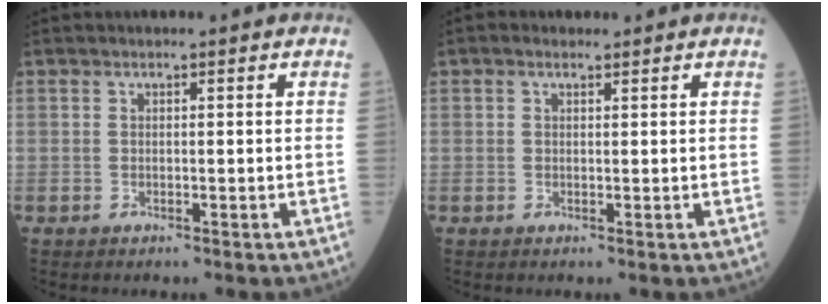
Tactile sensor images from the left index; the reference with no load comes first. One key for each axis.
{"total": 0.9, "fx": 0.6, "fy": 0.5, "fz": 0.5, "tx": -0.013, "ty": 0.006, "tz": 0.008}